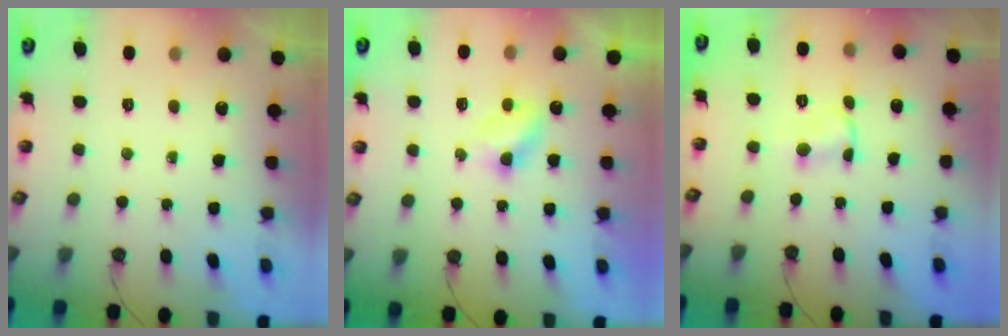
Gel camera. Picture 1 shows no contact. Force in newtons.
{"total": 3.7, "press": 3.7, "slide": 0.4}
{"total": 1.8, "press": 1.8, "slide": 0.2}